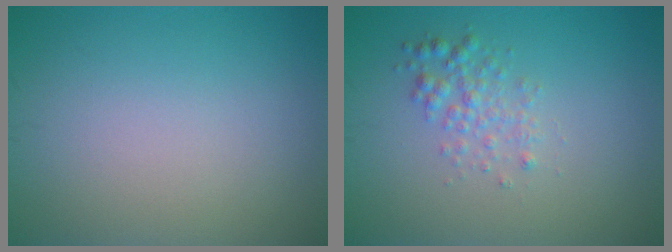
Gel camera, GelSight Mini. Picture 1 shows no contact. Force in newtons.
{"total": 2.0, "press": 2.0, "slide": 0.0}